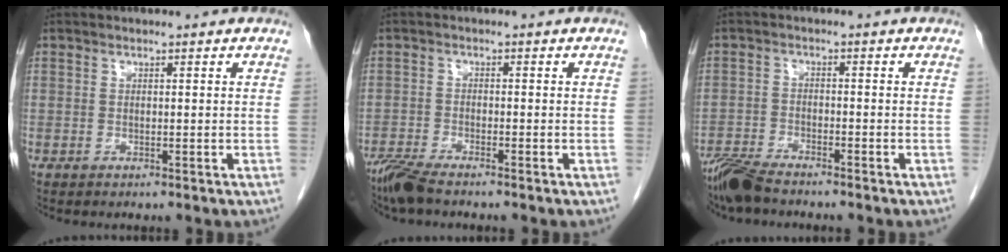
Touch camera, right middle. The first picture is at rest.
{"total": 4.0, "force": [-3.5, 0.2, 2.0], "torque": [-0.045, -0.014, -0.070]}
{"total": 5.6, "force": [-5.1, 0.7, 2.3], "torque": [-0.043, -0.017, -0.097]}